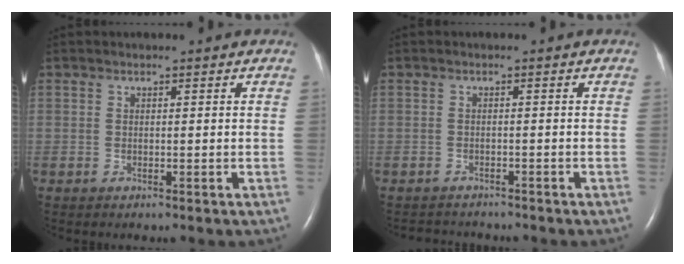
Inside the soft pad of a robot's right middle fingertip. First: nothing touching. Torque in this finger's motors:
{"motor_torque": [0.08, -0.10, -0.07, 0.00]}